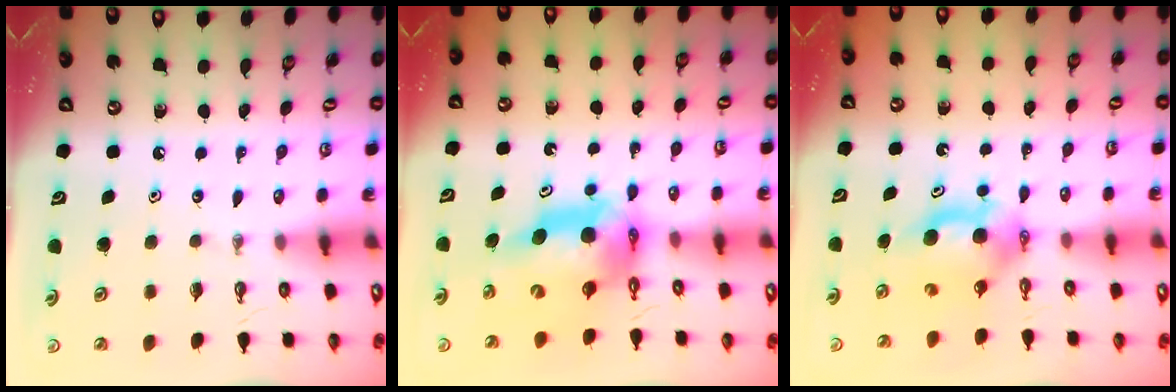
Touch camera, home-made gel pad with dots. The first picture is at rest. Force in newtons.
{"total": 11.3, "press": 11.3, "slide": 1.2}
{"total": 5.8, "press": 5.4, "slide": 2.2}